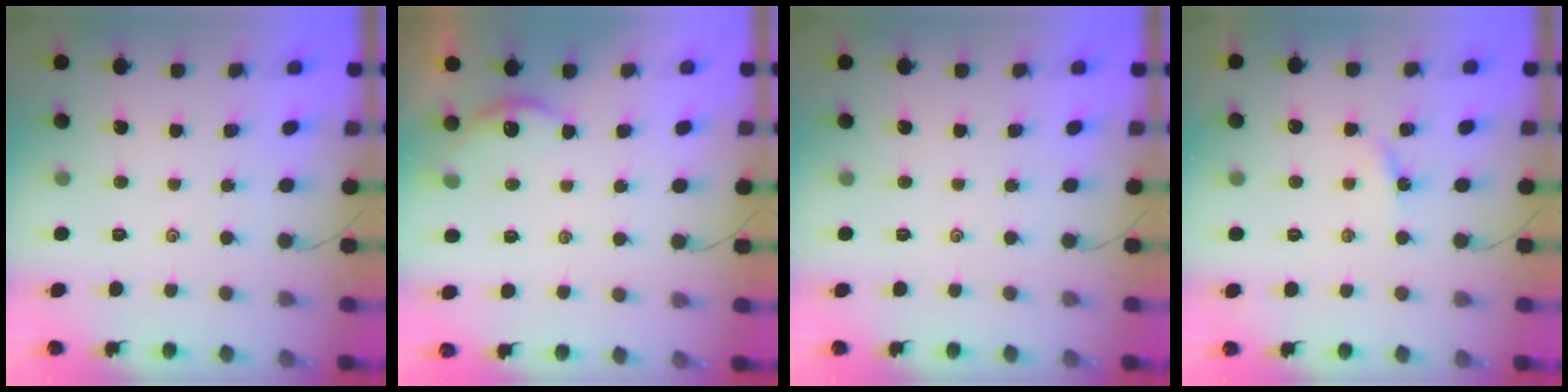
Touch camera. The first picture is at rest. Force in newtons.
{"total": 3.3, "press": 3.3, "slide": 0.5}
{"total": 0.0}
{"total": 2.9, "press": 2.9, "slide": 0.3}